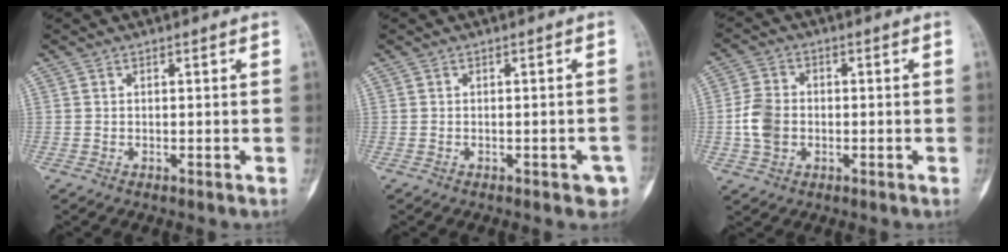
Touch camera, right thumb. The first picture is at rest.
{"total": 3.0, "force": [-1.5, 1.3, 2.3], "torque": [-0.013, 0.013, -0.013]}
{"total": 6.6, "force": [-1.0, 5.1, 4.1], "torque": [-0.076, 0.010, -0.022]}